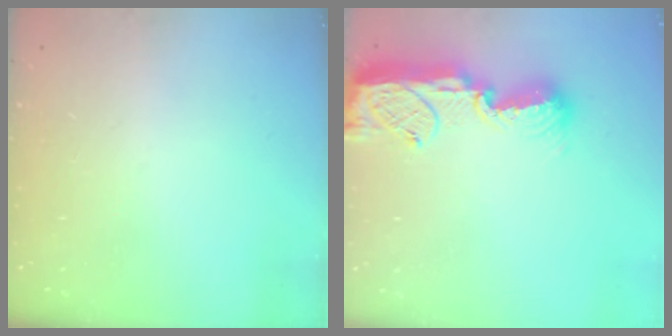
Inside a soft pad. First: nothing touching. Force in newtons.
{"total": 13.6, "press": 13.4, "slide": 2.3}